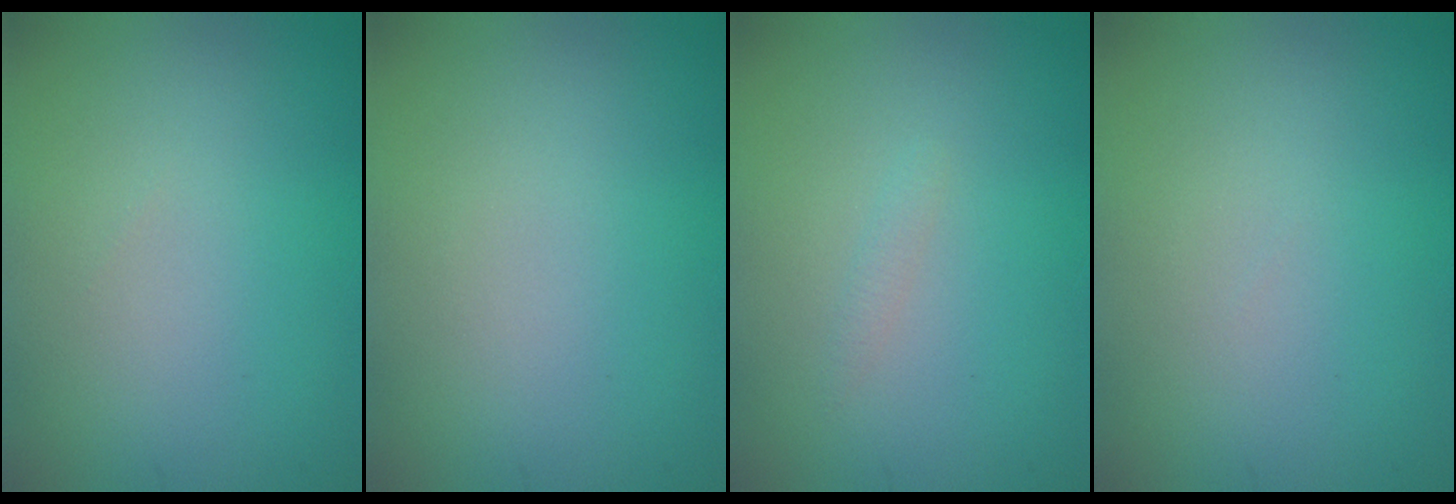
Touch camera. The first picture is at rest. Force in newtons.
{"total": 0.0}
{"total": 0.6, "press": 0.6, "slide": 0.0}
{"total": 0.0}